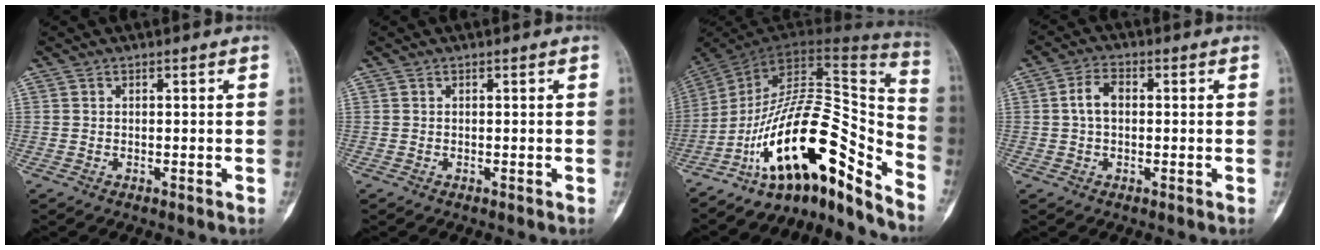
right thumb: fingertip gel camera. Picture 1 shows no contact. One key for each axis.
{"total": 0.0}
{"total": 22.2, "fx": -15.0, "fy": 6.9, "fz": 14.9, "tx": -0.206, "ty": 0.135, "tz": -0.251}
{"total": 4.4, "fx": 0.3, "fy": 2.8, "fz": 3.4, "tx": -0.066, "ty": 0.014, "tz": 0.002}